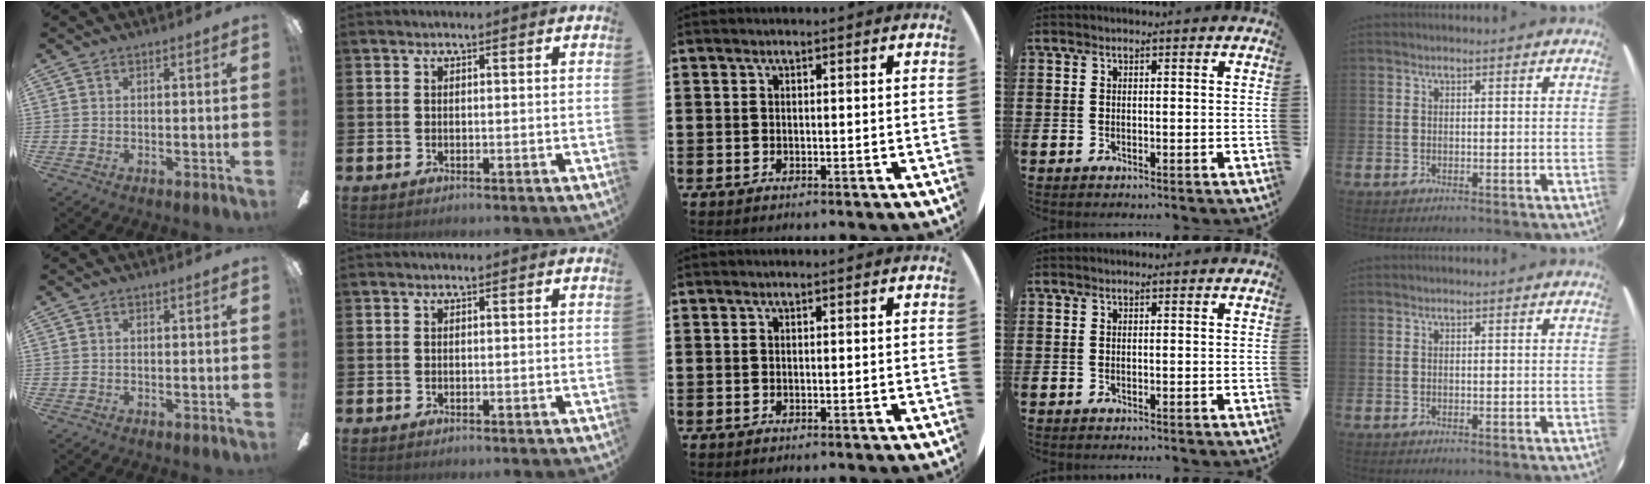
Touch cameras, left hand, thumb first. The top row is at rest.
{}